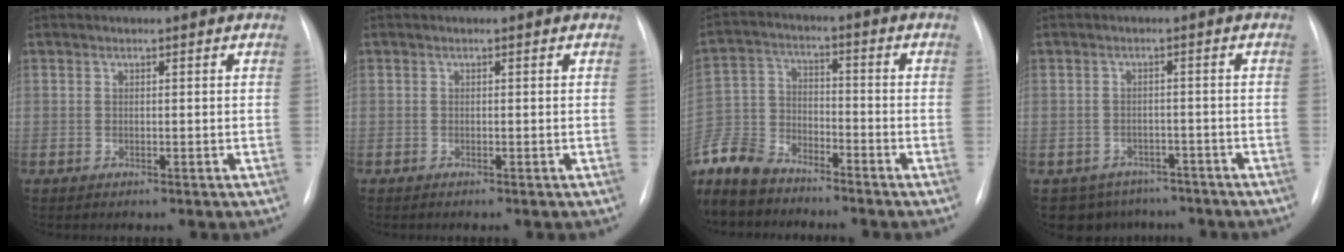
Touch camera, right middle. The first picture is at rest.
{"total": 0.0}
{"total": 11.5, "force": [-10.3, 4.0, 3.1], "torque": [-0.074, -0.006, -0.204]}
{"total": 6.7, "force": [-5.3, 4.1, 0.3], "torque": [0.002, 0.017, -0.065]}